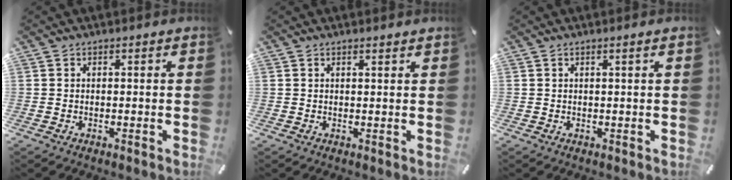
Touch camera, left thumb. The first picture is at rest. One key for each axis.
{"total": 0.8, "fx": 0.7, "fy": -0.1, "fz": 0.3, "tx": -0.007, "ty": -0.002, "tz": 0.013}
{"total": 1.2, "fx": 0.3, "fy": -0.2, "fz": 1.2, "tx": -0.019, "ty": -0.003, "tz": 0.005}